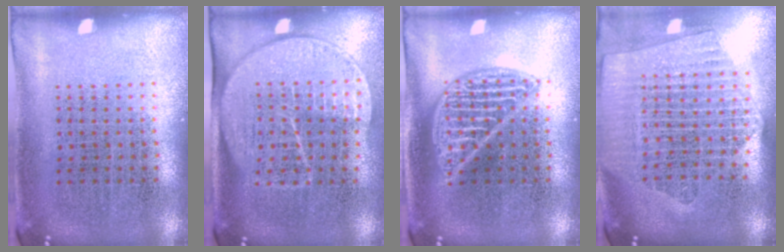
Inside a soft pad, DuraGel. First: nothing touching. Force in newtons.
{"total": 1.8, "press": 1.5, "slide": 1.0}
{"total": 2.1, "press": 2.1, "slide": 0.2}
{"total": 2.3, "press": 2.1, "slide": 1.1}